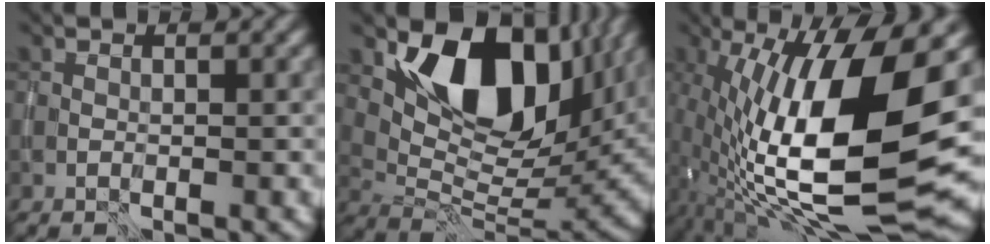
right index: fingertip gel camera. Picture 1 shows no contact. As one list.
[{"total": 11.7, "force": [5.4, 7.0, 7.7], "torque": [-0.115, -0.015, 0.110]}, {"total": 16.1, "force": [0.5, 5.8, 15.1], "torque": [-0.281, -0.004, 0.010]}]